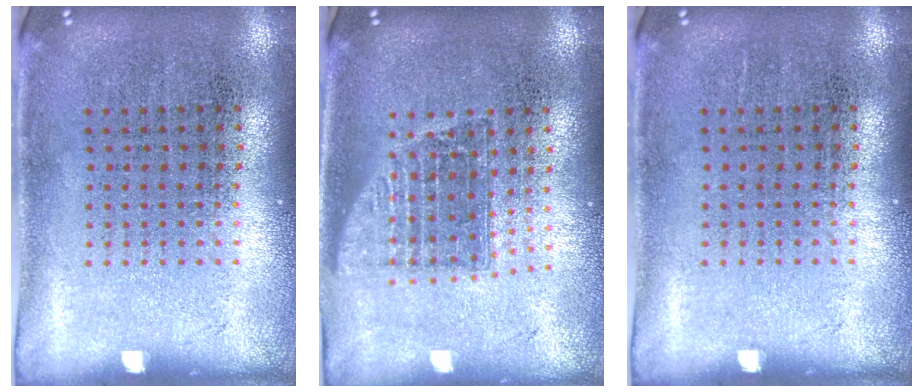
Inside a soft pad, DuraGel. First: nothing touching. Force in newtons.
{"total": 1.4, "press": 1.1, "slide": 0.9}
{"total": 0.0}